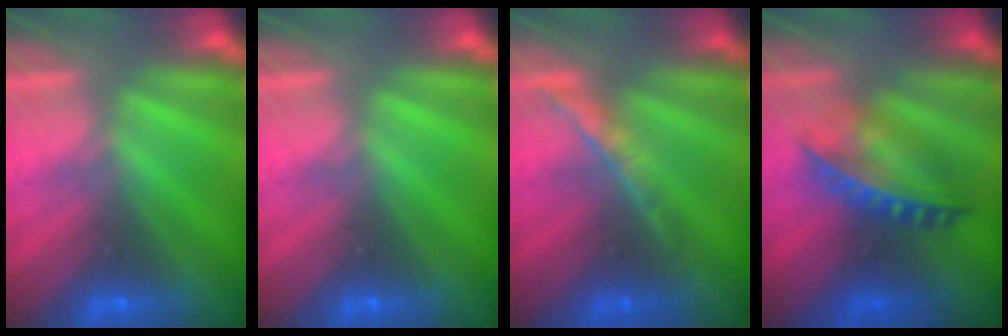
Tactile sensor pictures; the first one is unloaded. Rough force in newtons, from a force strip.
{"total": 0.0}
{"total": 1.4}
{"total": 5.5}